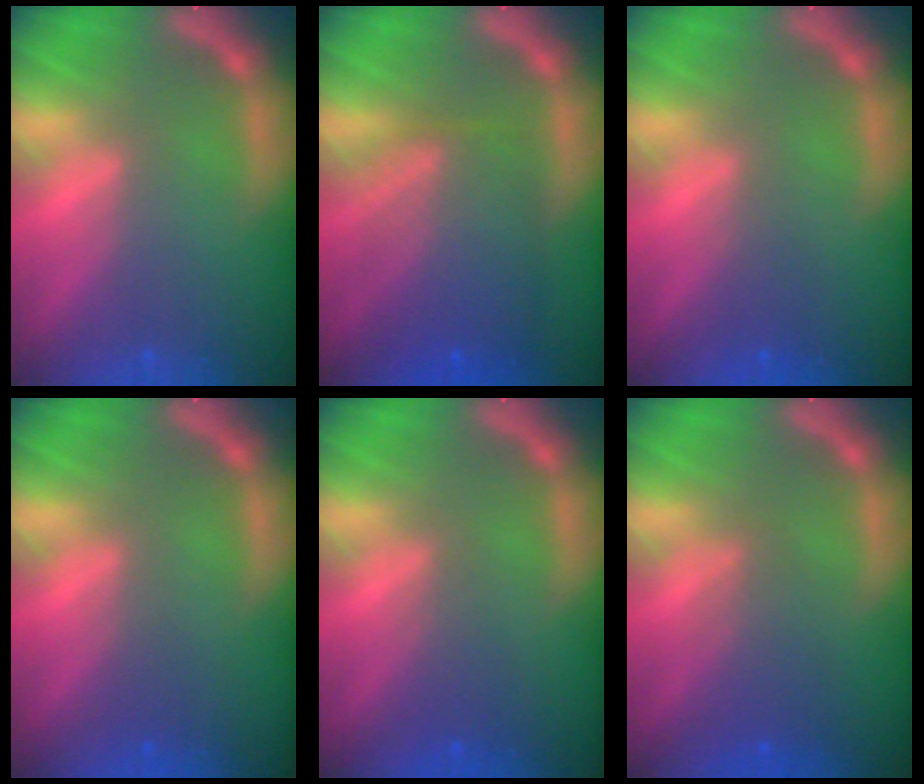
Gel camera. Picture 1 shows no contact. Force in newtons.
{"total": 7.6}
{"total": 1.4}
{"total": 0.9}
{"total": 2.0}
{"total": 3.0}